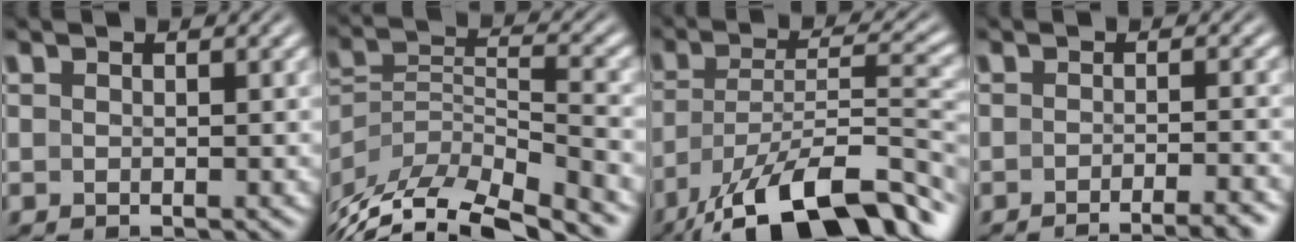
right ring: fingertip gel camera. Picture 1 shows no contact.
{"total": 9.6, "force": [-5.5, 5.4, 5.7], "torque": [-0.126, -0.052, -0.064]}
{"total": 13.0, "force": [-8.6, 4.8, 8.5], "torque": [-0.140, -0.040, -0.105]}
{"total": 4.3, "force": [-4.0, 0.2, 1.6], "torque": [-0.014, -0.002, -0.063]}